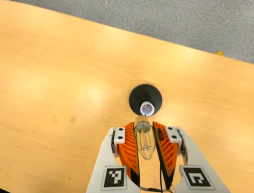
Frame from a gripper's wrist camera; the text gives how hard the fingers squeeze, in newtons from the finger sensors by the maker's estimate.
{"total": 17.9, "left": 18.6, "right": 17.1}